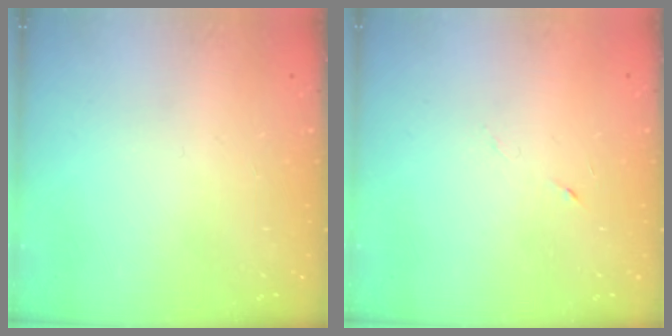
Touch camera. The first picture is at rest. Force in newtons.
{"total": 3.4, "press": 3.2, "slide": 0.9}